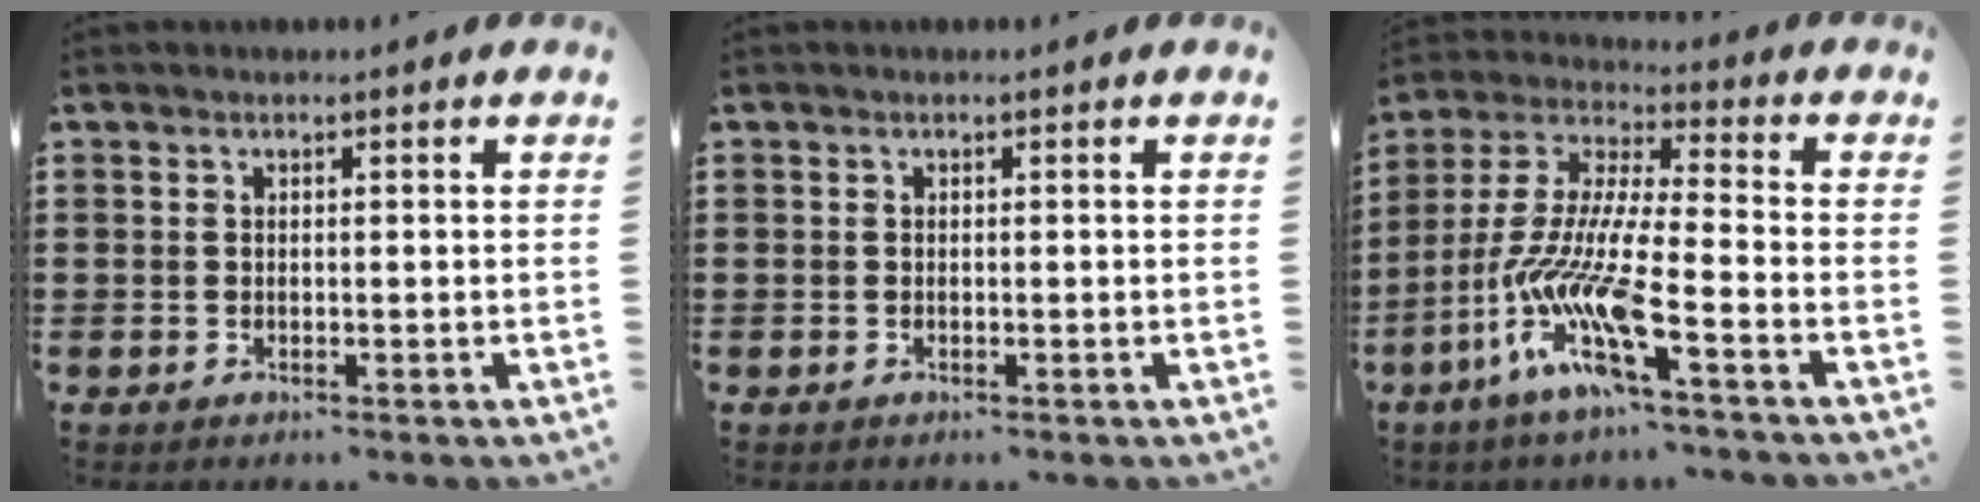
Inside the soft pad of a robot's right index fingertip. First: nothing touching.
{"total": 0.0}
{"total": 12.7, "force": [-7.7, 1.8, 10.0], "torque": [-0.241, -0.029, -0.164]}